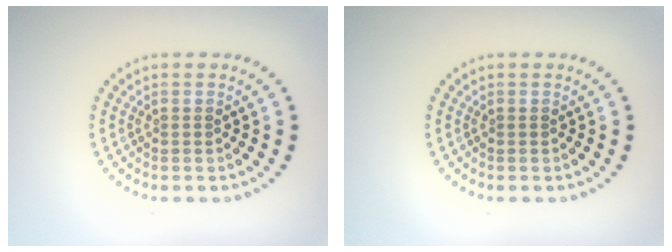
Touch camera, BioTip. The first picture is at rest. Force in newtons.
{"total": 0.0}